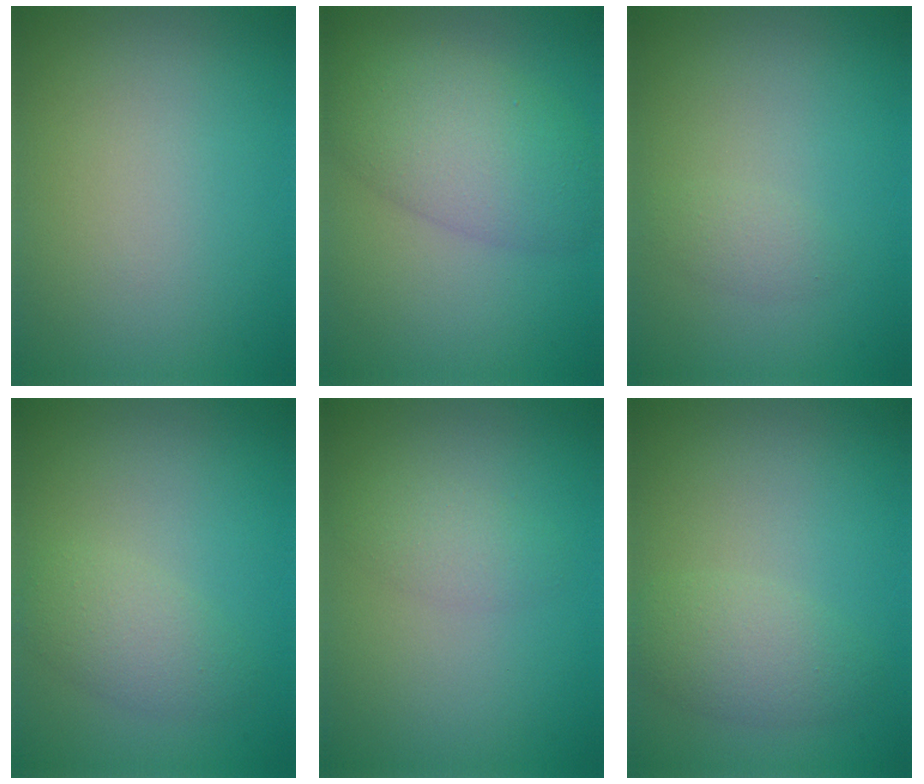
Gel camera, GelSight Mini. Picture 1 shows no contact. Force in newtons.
{"total": 6.3, "press": 6.3, "slide": 0.4}
{"total": 1.1, "press": 1.1, "slide": 0.0}
{"total": 2.5, "press": 2.5, "slide": 0.0}
{"total": 1.7, "press": 1.7, "slide": 0.1}
{"total": 2.9, "press": 2.9, "slide": 0.1}